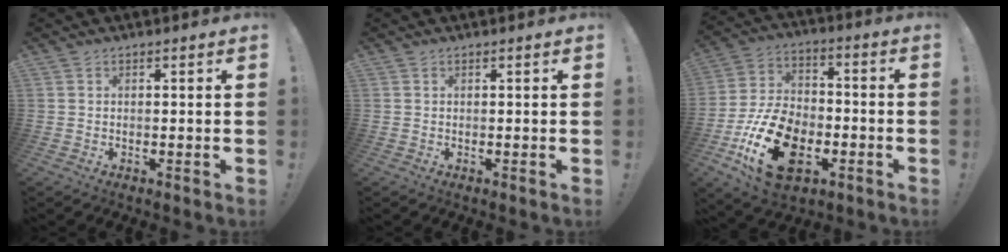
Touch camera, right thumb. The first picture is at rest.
{"total": 0.0}
{"total": 21.6, "force": [-8.2, 13.9, 14.3], "torque": [-0.260, 0.054, -0.129]}